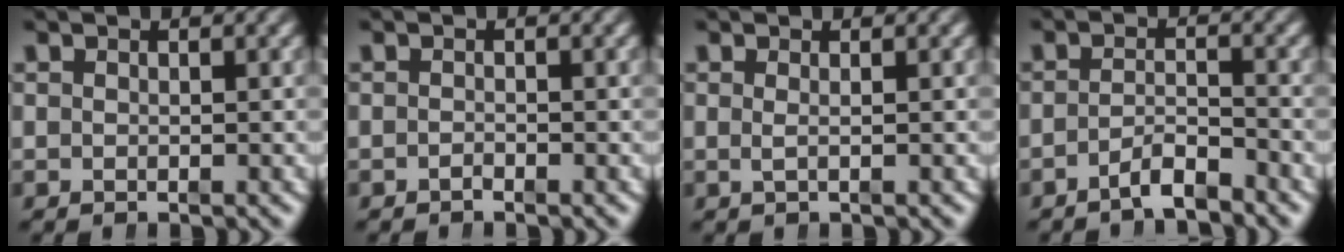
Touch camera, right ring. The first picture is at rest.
{"total": 0.7, "force": [-0.7, -0.2, 0.1], "torque": [0.000, -0.004, -0.012]}
{"total": 0.9, "force": [0.0, -0.6, 0.6], "torque": [-0.016, -0.009, 0.003]}
{"total": 2.8, "force": [-2.5, 0.3, 1.2], "torque": [-0.017, -0.009, -0.043]}